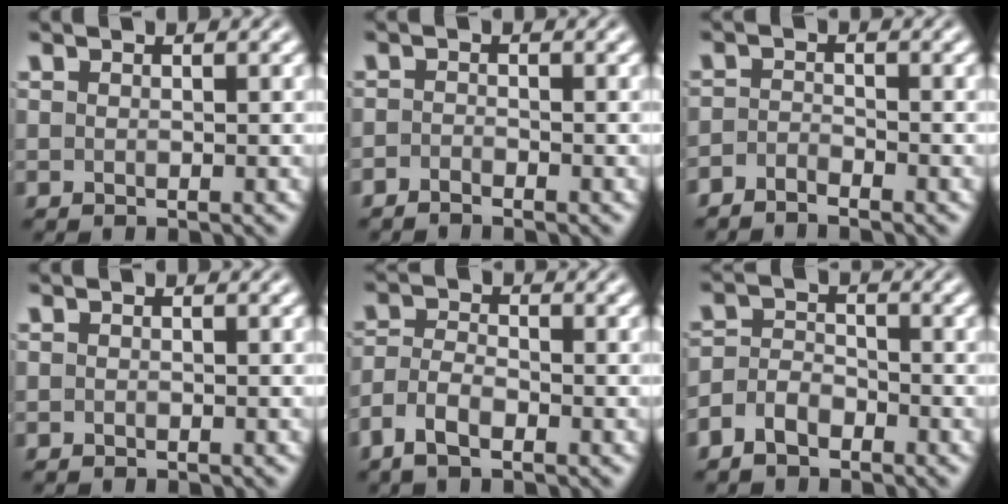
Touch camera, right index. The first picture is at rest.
{"total": 1.5, "force": [-1.5, -0.2, -0.2], "torque": [0.007, -0.010, -0.025]}
{"total": 2.3, "force": [-2.3, 0.1, 0.0], "torque": [0.003, -0.013, -0.039]}
{"total": 0.6, "force": [-0.4, -0.4, -0.1], "torque": [0.003, -0.006, -0.004]}
{"total": 3.2, "force": [-2.0, 1.7, 1.8], "torque": [-0.046, -0.017, -0.030]}
{"total": 4.0, "force": [-2.8, 2.6, 1.3], "torque": [-0.020, -0.012, -0.045]}